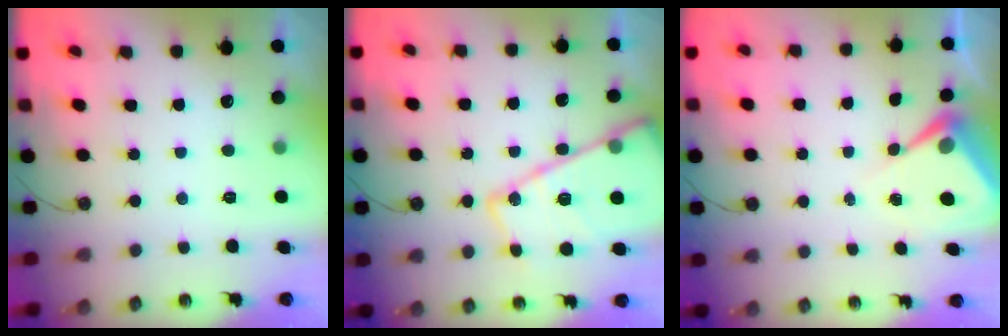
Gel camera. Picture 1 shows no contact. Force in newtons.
{"total": 22.4, "press": 22.3, "slide": 2.1}
{"total": 7.4, "press": 7.4, "slide": 0.4}